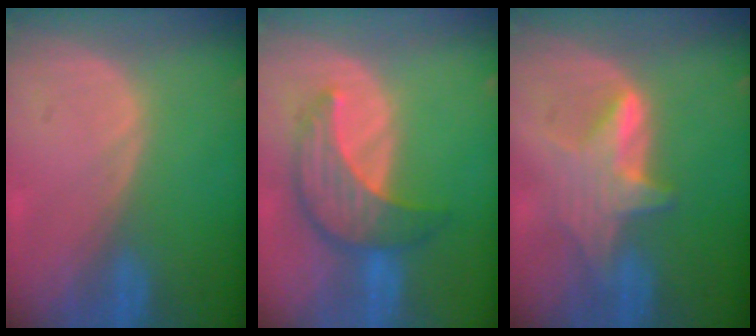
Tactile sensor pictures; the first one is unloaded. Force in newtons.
{"total": 7.8, "press": 7.5, "slide": 2.2}
{"total": 5.9, "press": 5.8, "slide": 0.8}